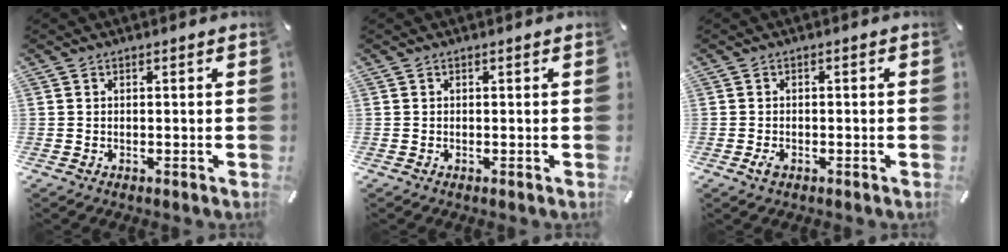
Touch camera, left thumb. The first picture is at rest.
{"total": 0.0}
{"total": 2.1, "force": [-1.0, 1.1, 1.5], "torque": [-0.041, -0.001, -0.023]}